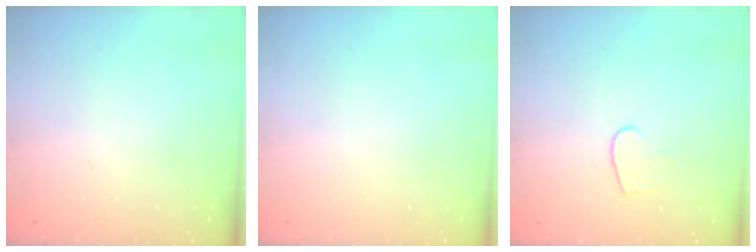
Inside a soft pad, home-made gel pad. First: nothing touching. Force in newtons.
{"total": 0.0}
{"total": 5.8, "press": 5.8, "slide": 0.4}